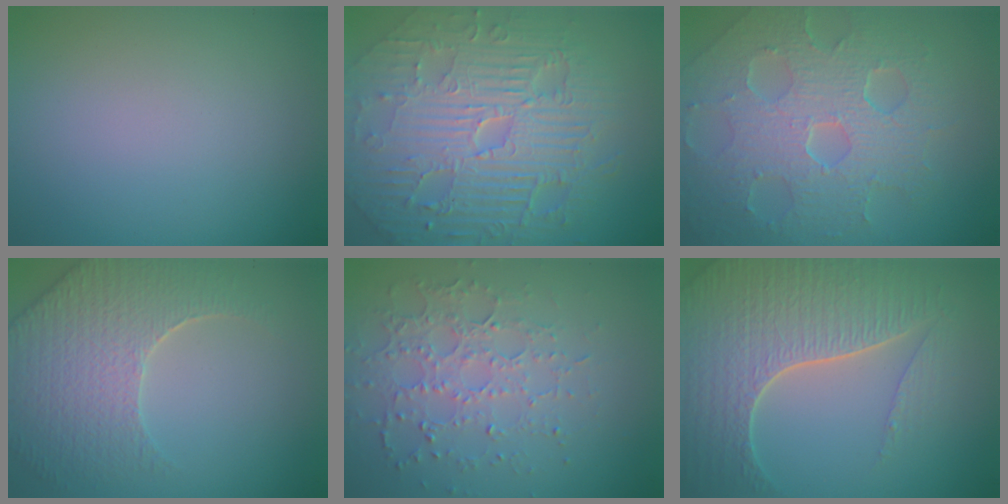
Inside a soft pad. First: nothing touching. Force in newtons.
{"total": 11.1, "press": 7.1, "slide": 8.5}
{"total": 8.4, "press": 5.7, "slide": 6.1}
{"total": 5.9, "press": 5.1, "slide": 3.0}
{"total": 3.5, "press": 3.3, "slide": 1.2}
{"total": 7.4, "press": 5.5, "slide": 5.0}